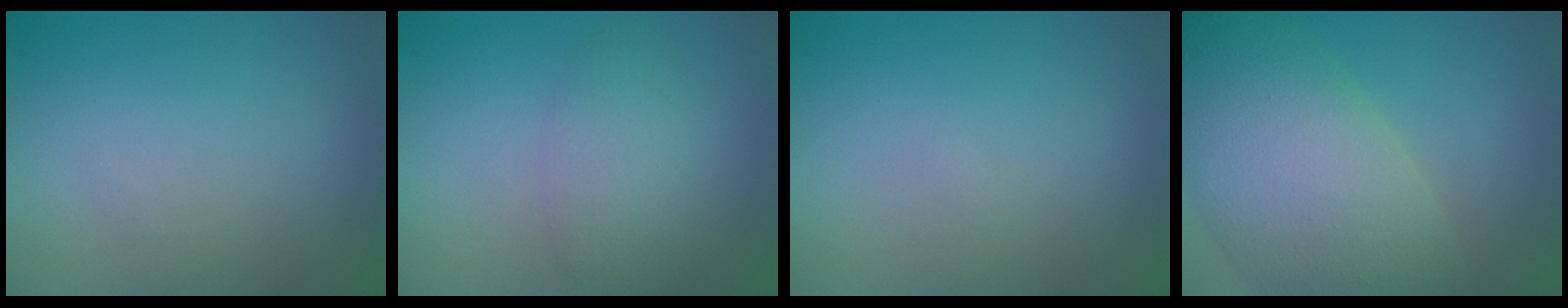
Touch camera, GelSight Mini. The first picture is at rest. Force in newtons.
{"total": 3.0, "press": 3.0, "slide": 0.1}
{"total": 0.0}
{"total": 11.8, "press": 11.8, "slide": 0.8}